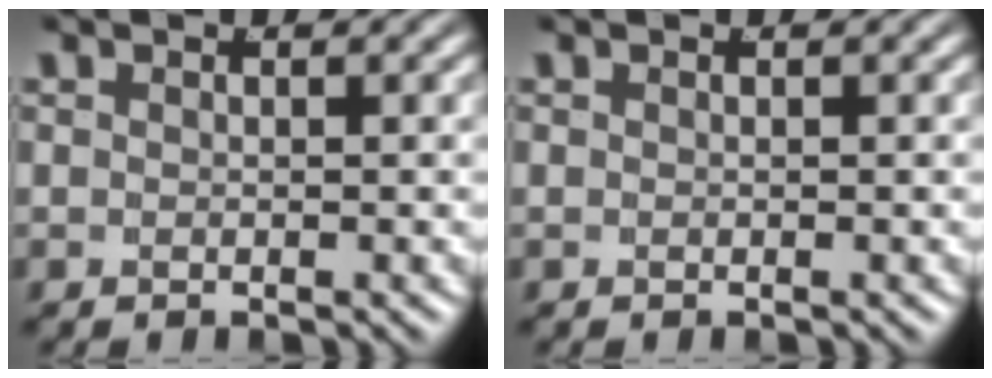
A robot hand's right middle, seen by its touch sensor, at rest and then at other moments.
{"total": 0.0}